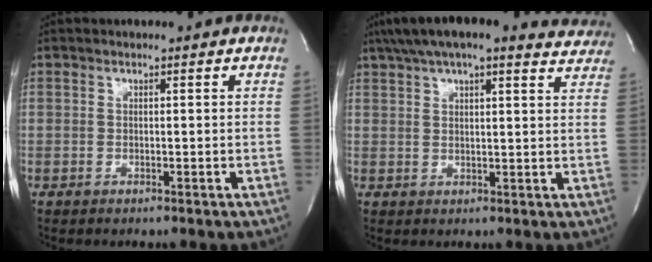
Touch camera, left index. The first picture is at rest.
{"total": 20.9, "force": [17.9, 4.5, 9.8], "torque": [-0.158, 0.038, 0.222]}